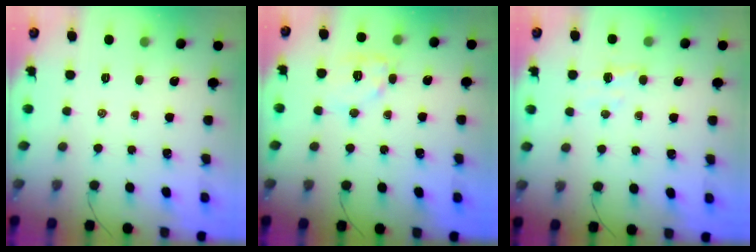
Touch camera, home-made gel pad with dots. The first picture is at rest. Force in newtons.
{"total": 9.7, "press": 9.7, "slide": 0.7}
{"total": 4.3, "press": 4.1, "slide": 1.2}